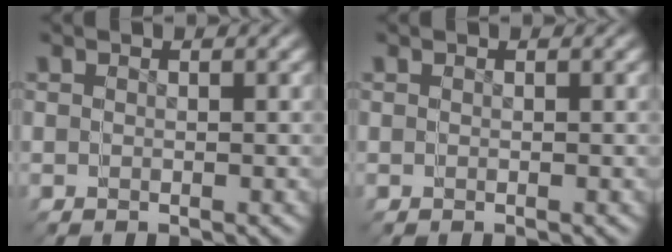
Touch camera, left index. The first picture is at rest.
{"total": 0.0}